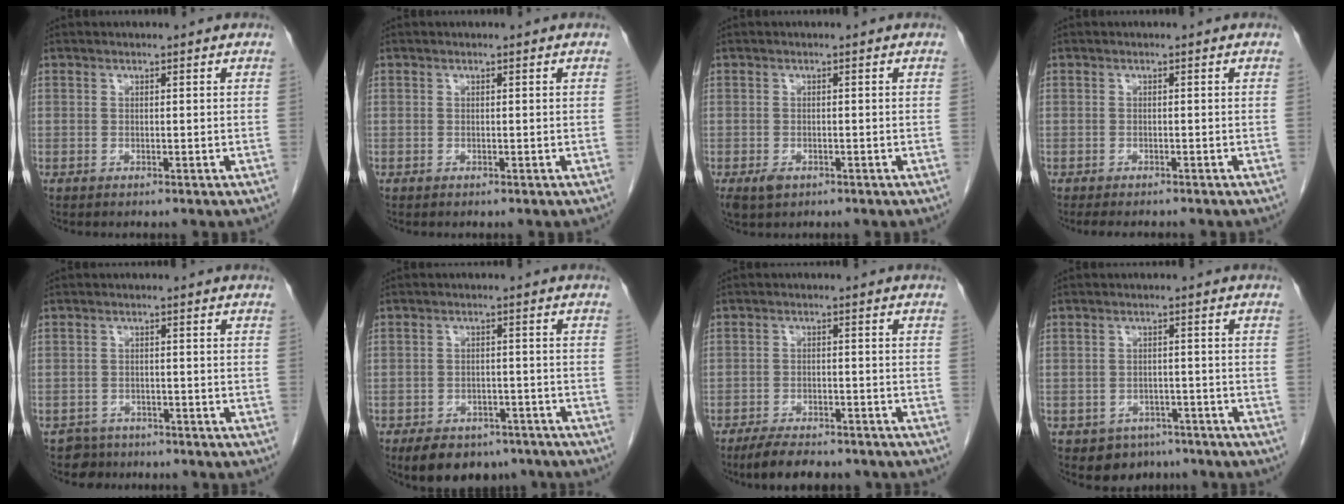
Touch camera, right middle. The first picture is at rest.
{"total": 0.0}
{"total": 2.3, "force": [-1.2, 1.4, 1.4], "torque": [-0.028, -0.003, -0.011]}
{"total": 3.9, "force": [-3.5, 0.8, 1.5], "torque": [-0.016, -0.008, -0.048]}
{"total": 3.0, "force": [-2.4, 1.6, -0.9], "torque": [0.012, 0.006, -0.040]}
{"total": 10.3, "force": [-7.6, 5.7, 3.8], "torque": [-0.054, 0.004, -0.103]}
{"total": 8.9, "force": [-7.5, 2.7, 4.0], "torque": [-0.062, -0.007, -0.110]}
{"total": 5.0, "force": [-3.7, 3.4, 0.3], "torque": [0.005, 0.013, -0.046]}